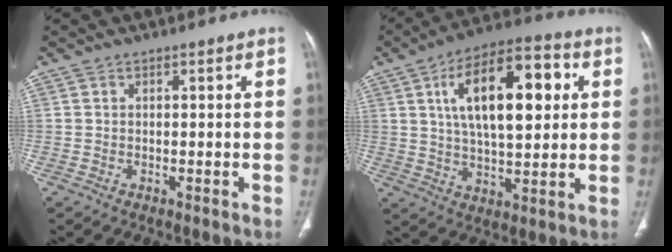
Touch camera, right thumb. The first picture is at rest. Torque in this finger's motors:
{"motor_torque": [-0.90, 1.62, 1.39, -0.08, 0.22]}